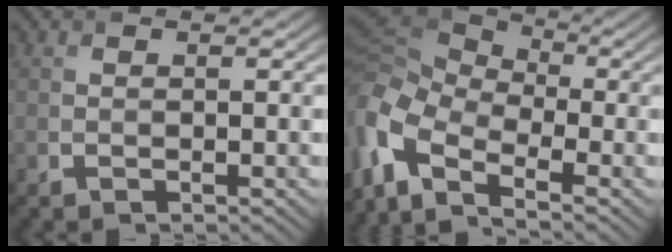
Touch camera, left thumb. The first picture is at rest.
{"total": 10.9, "force": [-5.4, 5.3, 7.8], "torque": [-0.213, -0.019, -0.115]}